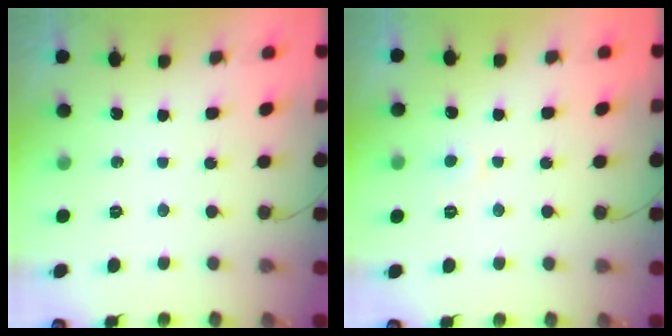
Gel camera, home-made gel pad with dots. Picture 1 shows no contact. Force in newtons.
{"total": 4.1, "press": 4.1, "slide": 0.4}